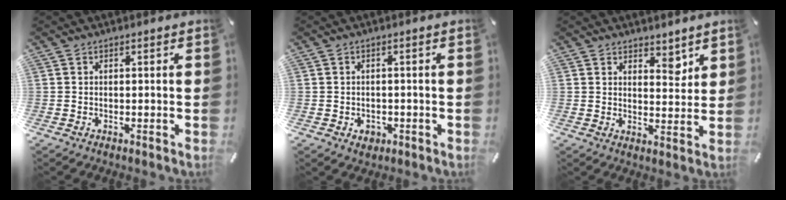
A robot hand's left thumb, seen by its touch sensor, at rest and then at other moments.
{"total": 2.6, "force": [-0.8, 2.2, 1.1], "torque": [-0.013, 0.000, -0.018]}
{"total": 4.7, "force": [3.6, 2.7, 1.3], "torque": [0.010, -0.030, 0.056]}